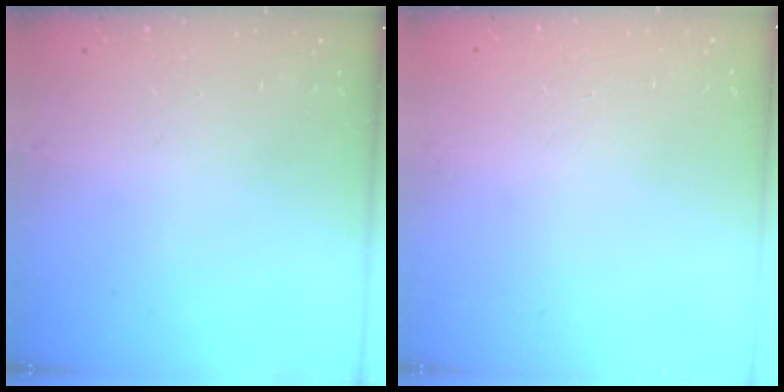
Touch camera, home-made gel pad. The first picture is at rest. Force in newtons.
{"total": 0.0}